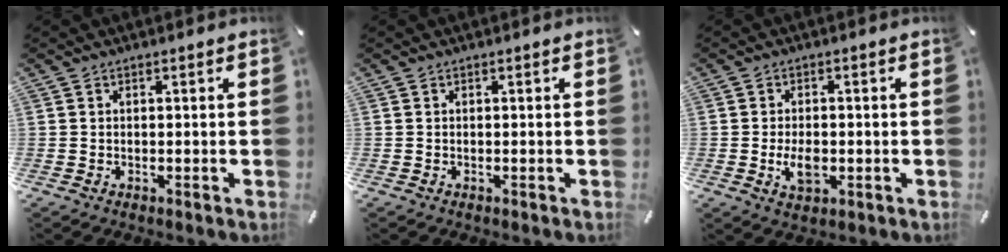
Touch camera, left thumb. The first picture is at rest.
{"total": 0.0}
{"total": 5.1, "force": [-1.0, 3.1, 3.9], "torque": [-0.087, 0.000, -0.020]}